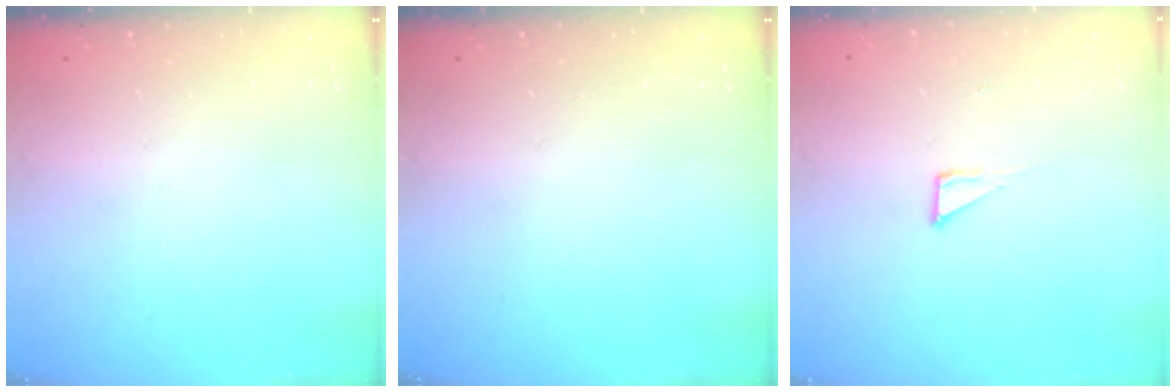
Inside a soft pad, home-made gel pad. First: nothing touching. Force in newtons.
{"total": 0.0}
{"total": 2.7, "press": 2.7, "slide": 0.2}